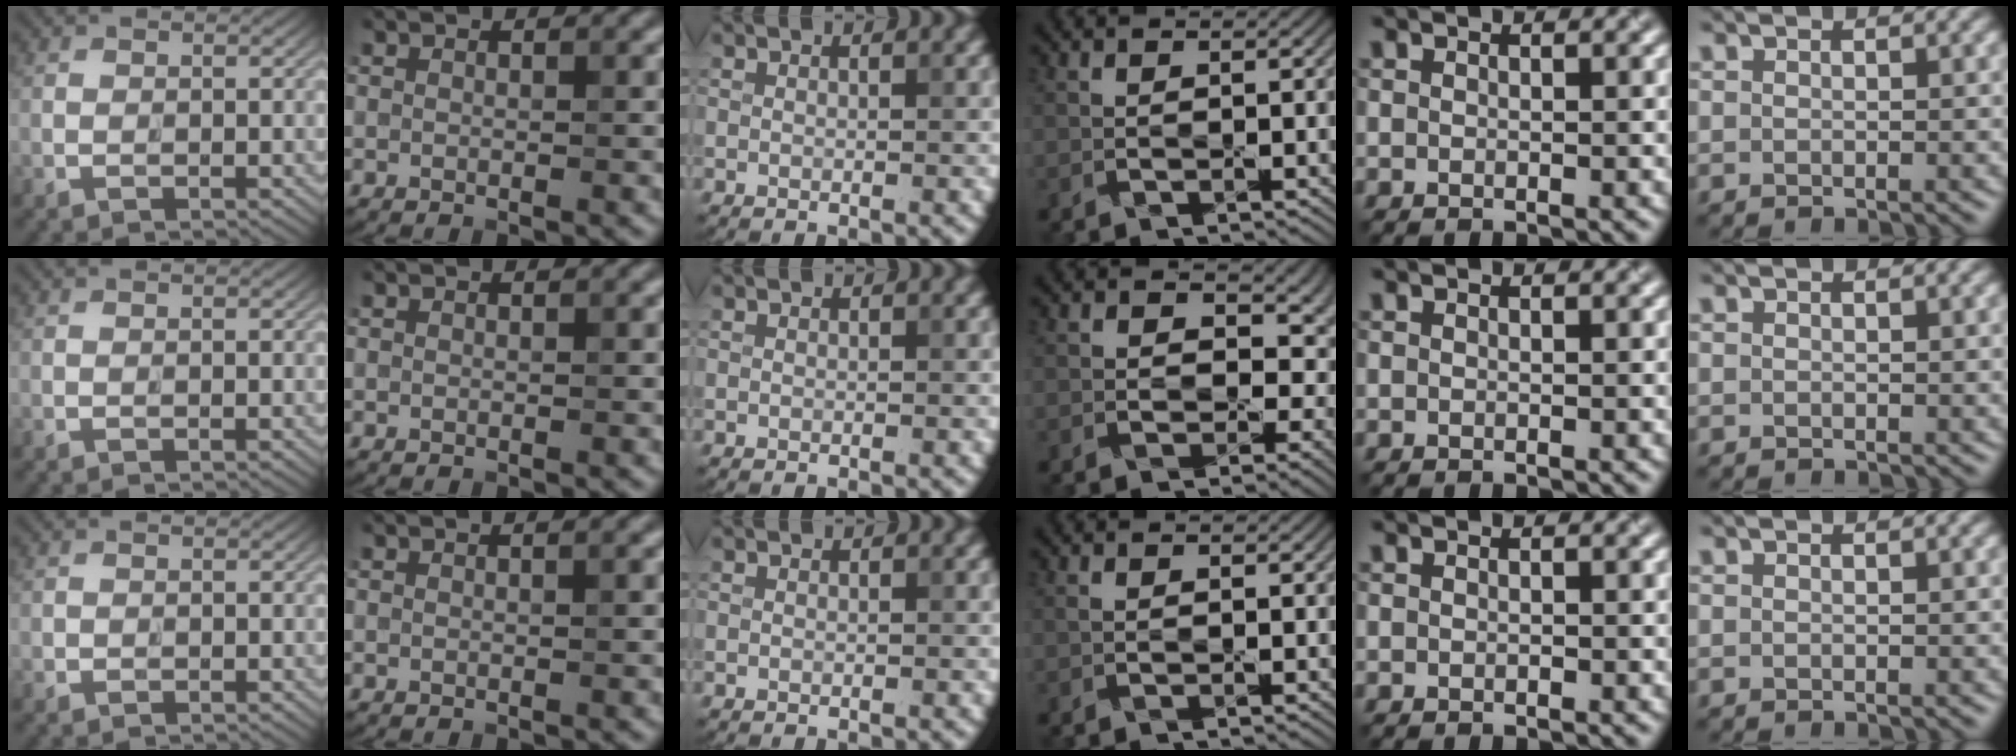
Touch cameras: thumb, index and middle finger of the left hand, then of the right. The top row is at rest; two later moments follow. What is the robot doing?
{"motion": "peel", "object": "lint roller sheet"}